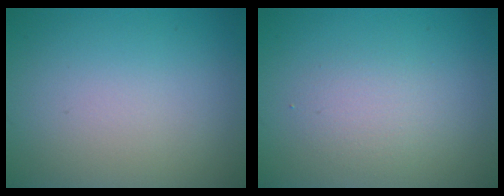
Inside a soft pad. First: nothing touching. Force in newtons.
{"total": 2.0, "press": 2.0, "slide": 0.1}